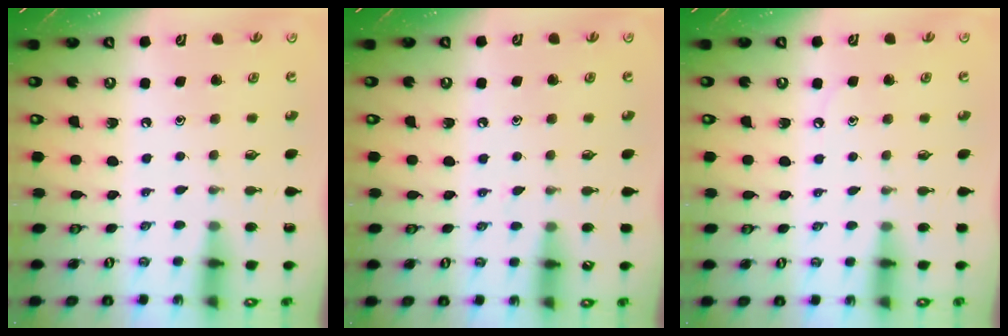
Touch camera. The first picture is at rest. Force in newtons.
{"total": 4.6, "press": 4.6, "slide": 0.5}
{"total": 2.5, "press": 2.5, "slide": 0.4}